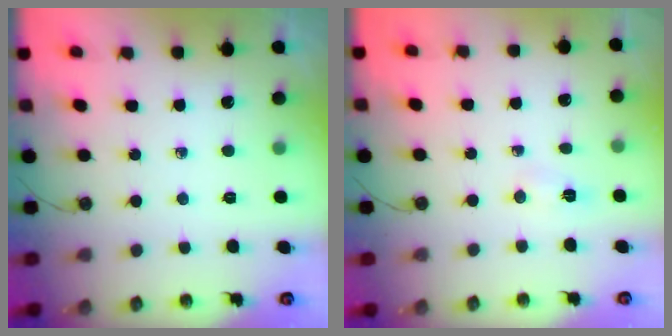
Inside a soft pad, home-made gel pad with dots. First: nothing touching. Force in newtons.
{"total": 2.3, "press": 2.3, "slide": 0.3}